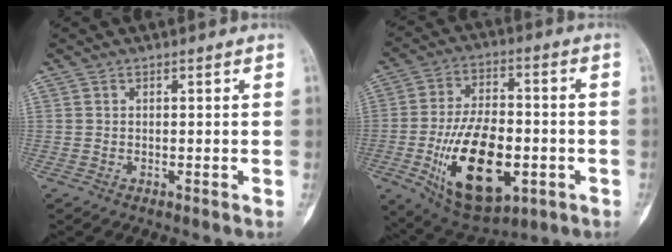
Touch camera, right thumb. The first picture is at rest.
{"total": 20.4, "force": [-5.5, 10.8, 16.4], "torque": [-0.259, 0.016, -0.074]}